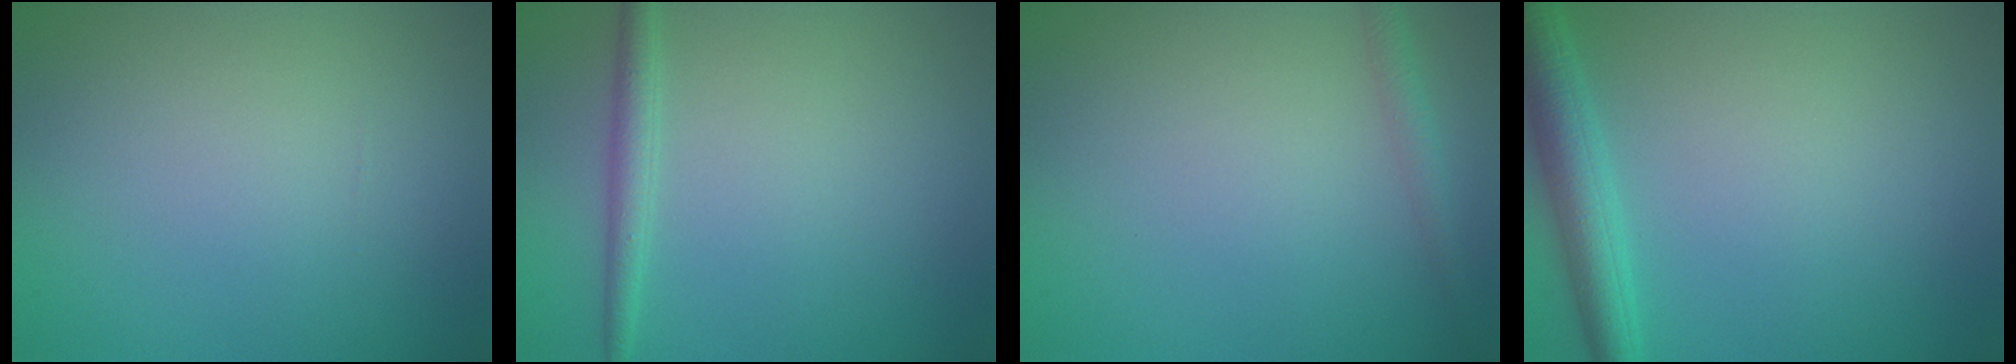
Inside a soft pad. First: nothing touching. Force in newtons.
{"total": 1.8, "press": 1.8, "slide": 0.1}
{"total": 1.4, "press": 1.4, "slide": 0.1}
{"total": 3.4, "press": 3.4, "slide": 0.1}